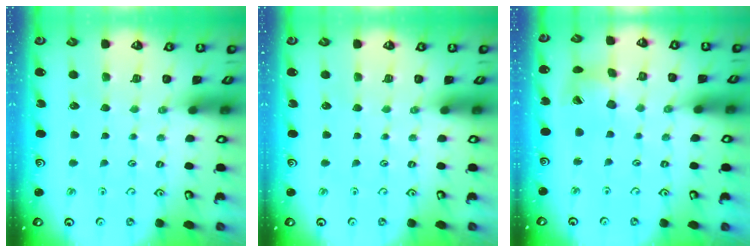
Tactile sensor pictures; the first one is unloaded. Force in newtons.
{"total": 0.0}
{"total": 10.7, "press": 10.6, "slide": 1.2}